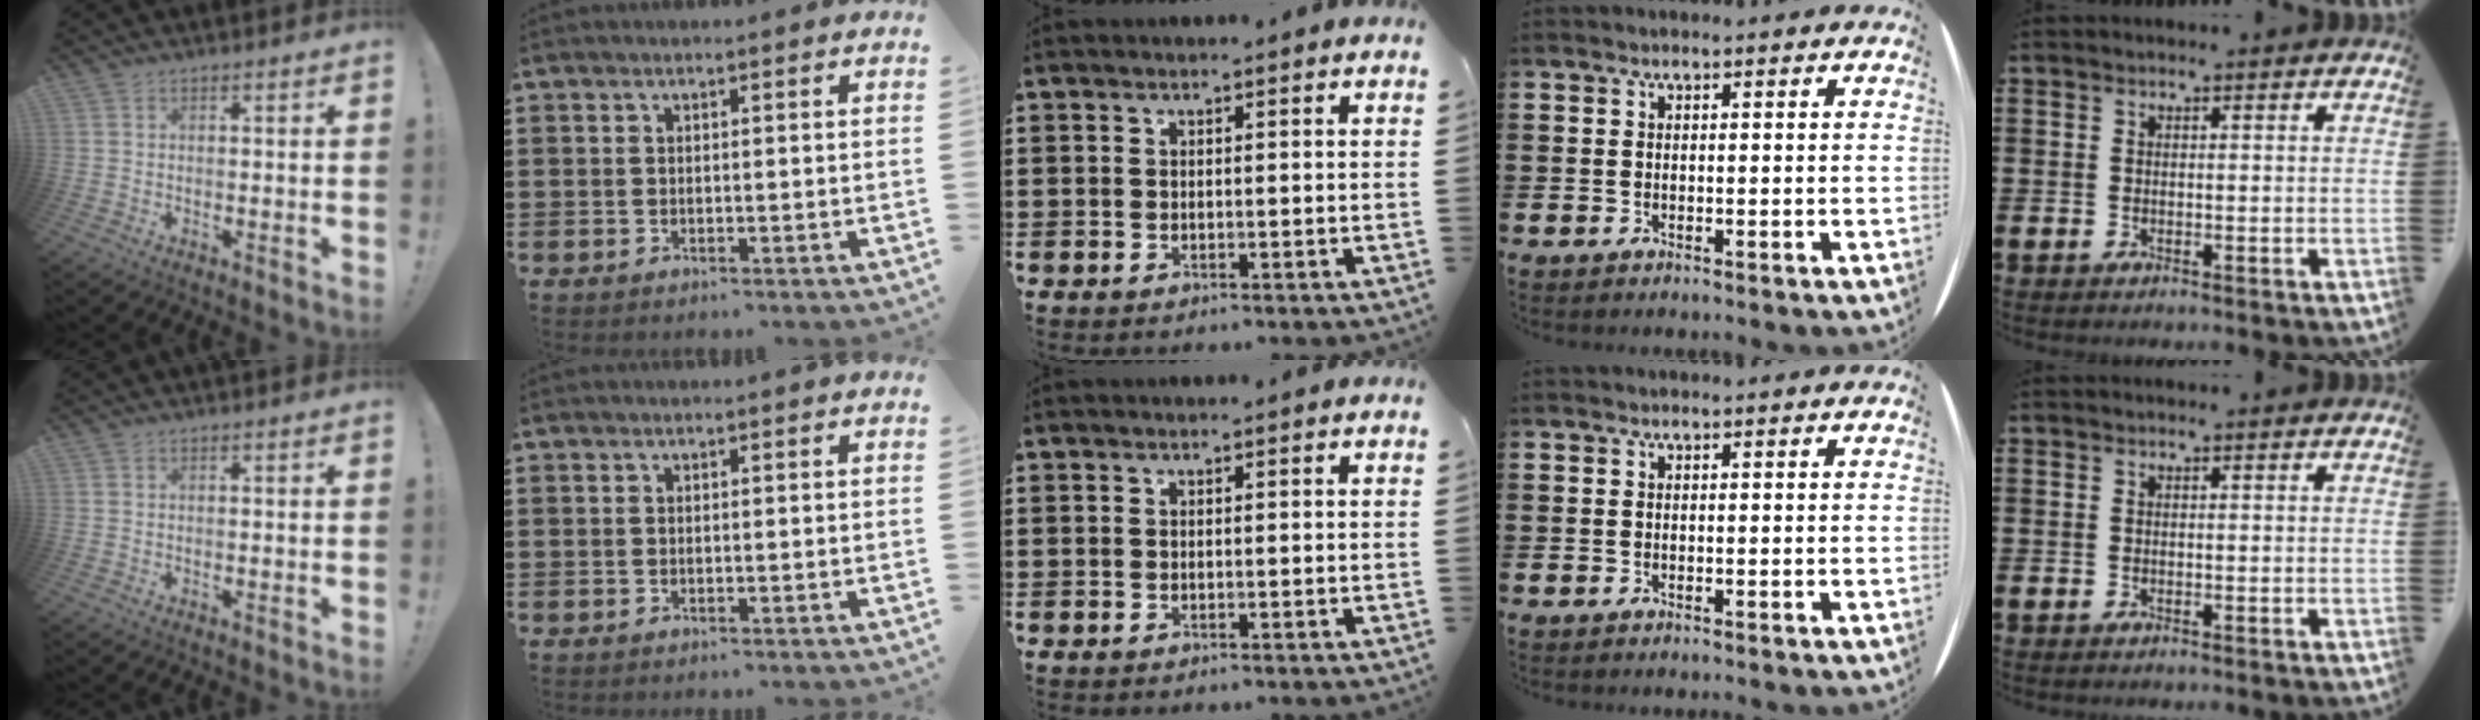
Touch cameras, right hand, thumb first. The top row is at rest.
{}